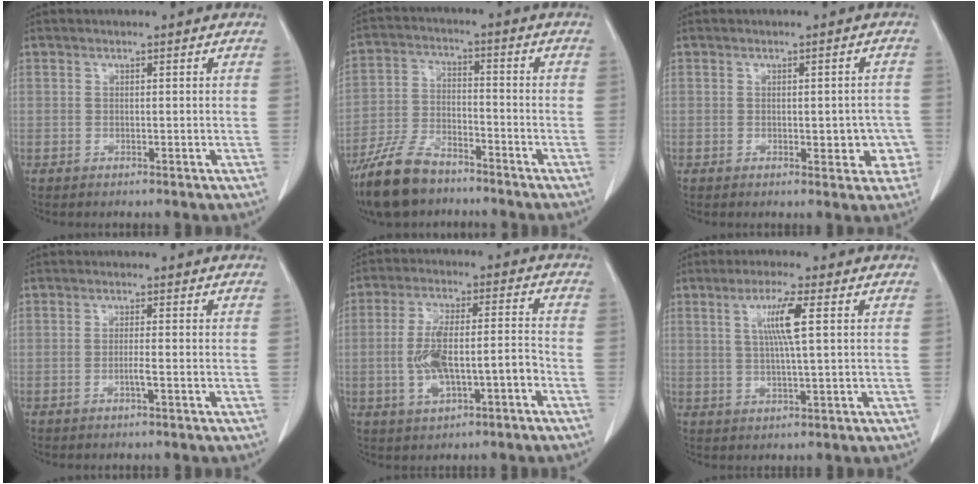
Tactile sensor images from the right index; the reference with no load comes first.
{"total": 10.2, "force": [-7.9, 4.1, 5.0], "torque": [-0.110, -0.016, -0.153]}
{"total": 4.3, "force": [-1.0, 2.2, 3.5], "torque": [-0.026, 0.010, -0.005]}
{"total": 1.4, "force": [-0.5, -0.2, 1.3], "torque": [-0.024, 0.000, -0.009]}
{"total": 9.9, "force": [-2.9, 2.7, 9.1], "torque": [-0.173, 0.019, -0.043]}
{"total": 5.9, "force": [1.6, -0.3, 5.7], "torque": [-0.107, 0.000, 0.032]}